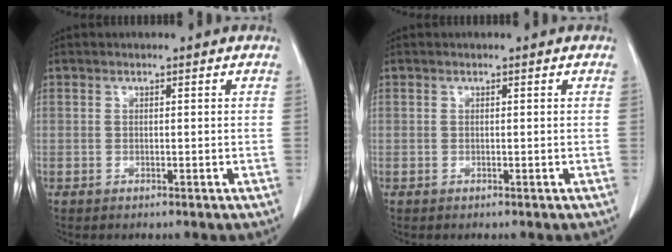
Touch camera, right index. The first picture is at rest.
{"total": 0.0}